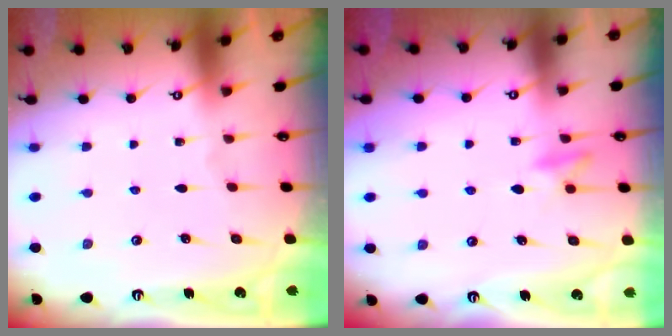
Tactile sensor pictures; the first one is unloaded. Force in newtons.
{"total": 9.4, "press": 9.3, "slide": 1.6}